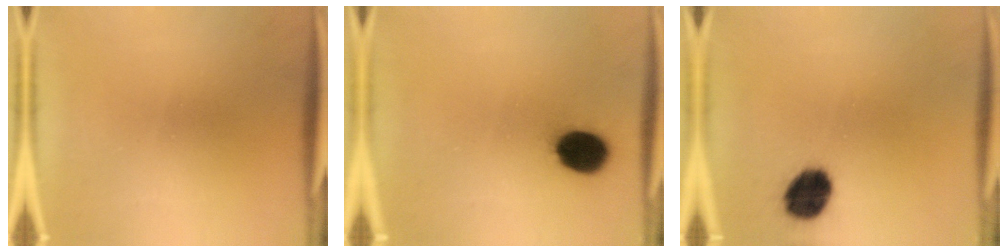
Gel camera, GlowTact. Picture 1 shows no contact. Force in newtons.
{"total": 10.5}
{"total": 10.4}